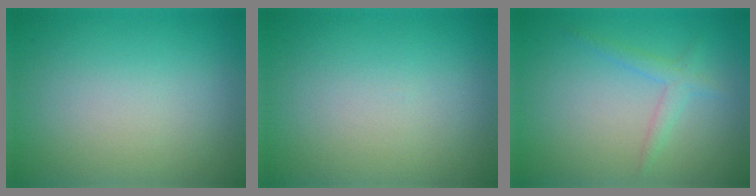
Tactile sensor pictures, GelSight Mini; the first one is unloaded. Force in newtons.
{"total": 0.0}
{"total": 1.6, "press": 1.6, "slide": 0.2}